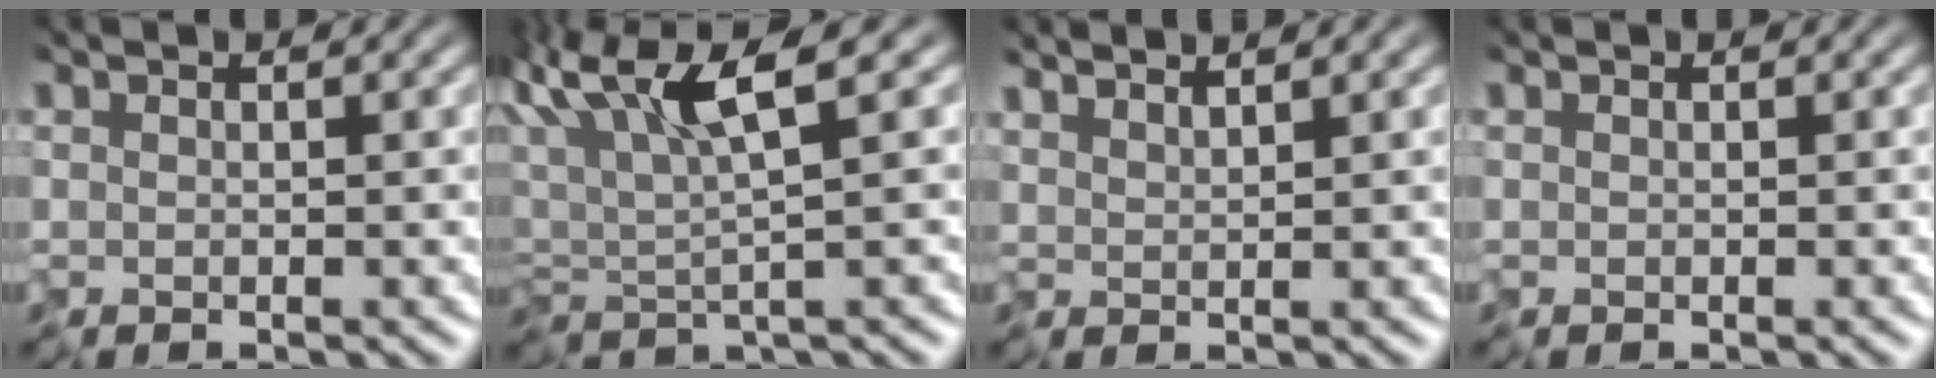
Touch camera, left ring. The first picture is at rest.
{"total": 5.3, "force": [0.8, 1.2, 5.1], "torque": [-0.098, 0.006, 0.013]}
{"total": 2.0, "force": [1.7, 0.4, 1.0], "torque": [-0.012, 0.007, 0.017]}
{"total": 0.0}